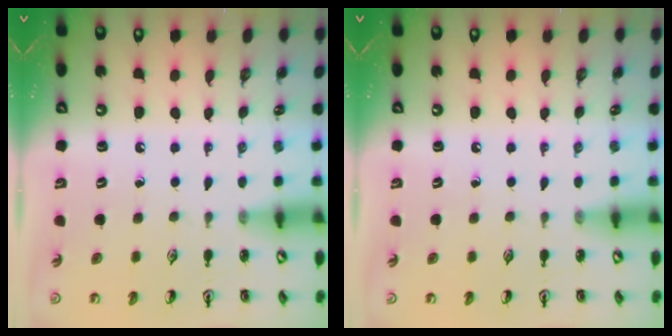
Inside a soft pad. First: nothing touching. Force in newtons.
{"total": 0.0}